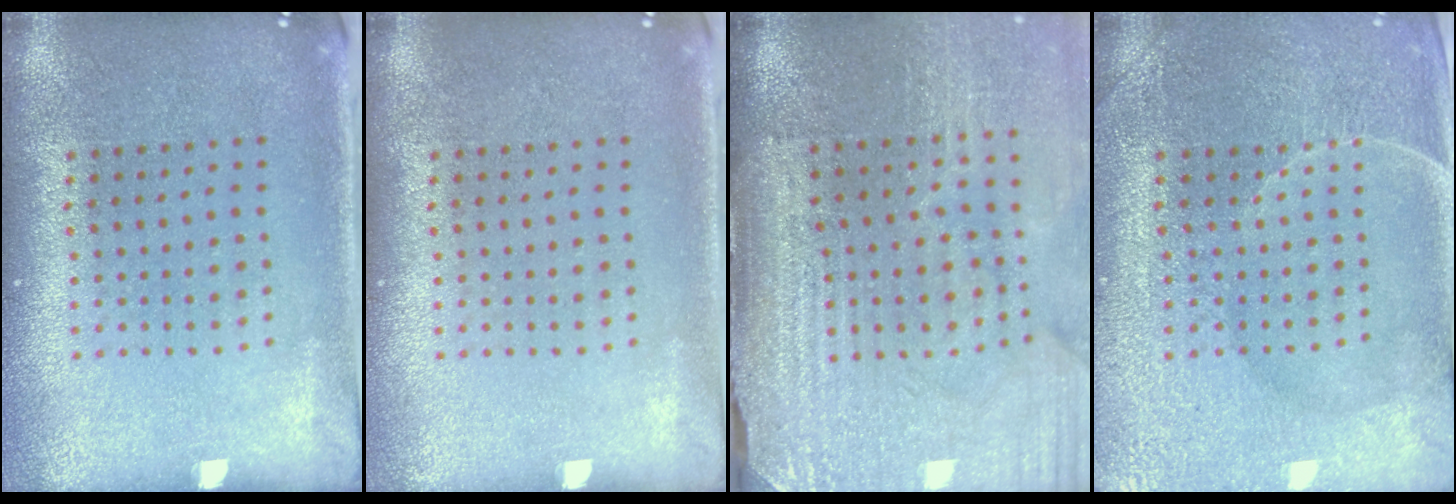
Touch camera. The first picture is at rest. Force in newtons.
{"total": 0.0}
{"total": 3.8, "press": 3.5, "slide": 1.4}
{"total": 3.7, "press": 3.7, "slide": 0.6}